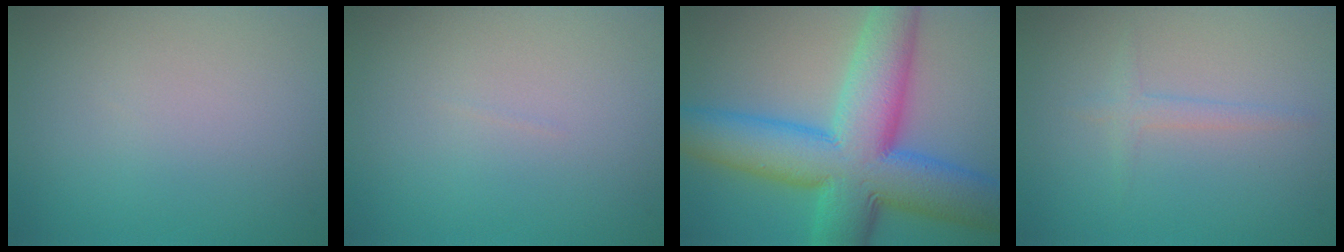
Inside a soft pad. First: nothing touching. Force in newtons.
{"total": 0.0}
{"total": 13.8, "press": 13.8, "slide": 0.3}
{"total": 1.2, "press": 1.2, "slide": 0.1}